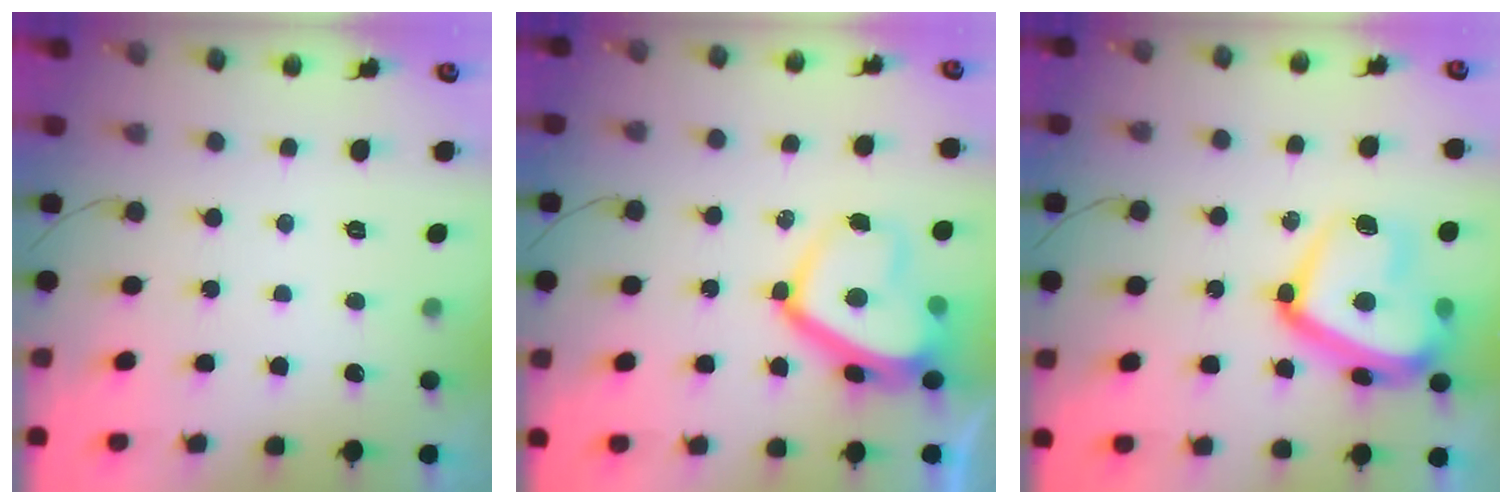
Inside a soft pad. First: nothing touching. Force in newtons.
{"total": 14.6, "press": 14.6, "slide": 1.3}
{"total": 21.1, "press": 21.0, "slide": 1.9}